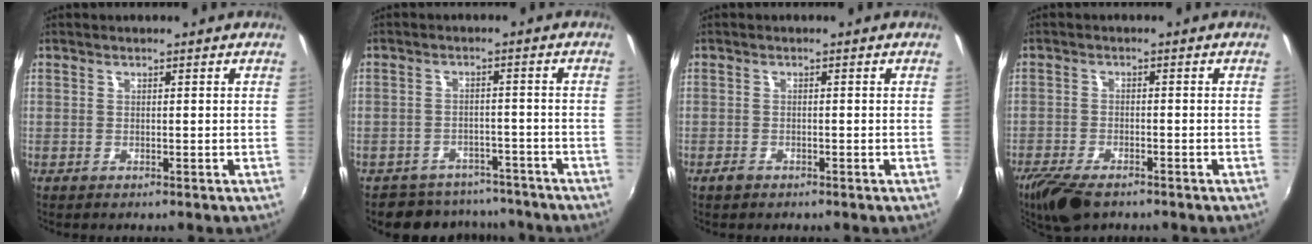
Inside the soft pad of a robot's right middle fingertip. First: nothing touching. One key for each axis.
{"total": 10.5, "fx": -9.1, "fy": 5.0, "fz": 1.8, "tx": -0.050, "ty": 0.017, "tz": -0.116}
{"total": 1.3, "fx": -1.0, "fy": 0.6, "fz": 0.4, "tx": -0.010, "ty": 0.000, "tz": -0.018}
{"total": 8.6, "fx": -6.5, "fy": 3.0, "fz": 4.8, "tx": -0.120, "ty": -0.026, "tz": -0.121}